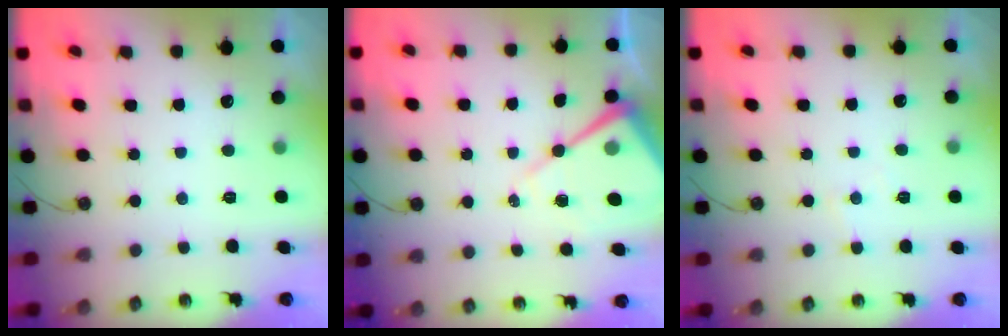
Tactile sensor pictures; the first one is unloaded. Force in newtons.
{"total": 12.4, "press": 12.3, "slide": 1.3}
{"total": 3.6, "press": 3.6, "slide": 0.6}